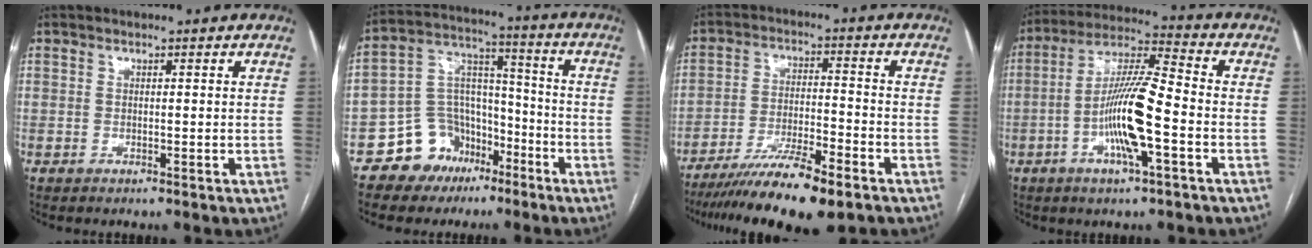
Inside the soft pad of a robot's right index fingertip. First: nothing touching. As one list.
[{"total": 11.4, "force": [-6.6, 8.8, 3.1], "torque": [-0.058, 0.060, -0.105]}, {"total": 13.3, "force": [-9.9, 1.1, 8.8], "torque": [-0.155, -0.029, -0.167]}, {"total": 12.7, "force": [-3.6, 1.3, 12.1], "torque": [-0.234, 0.005, -0.070]}]